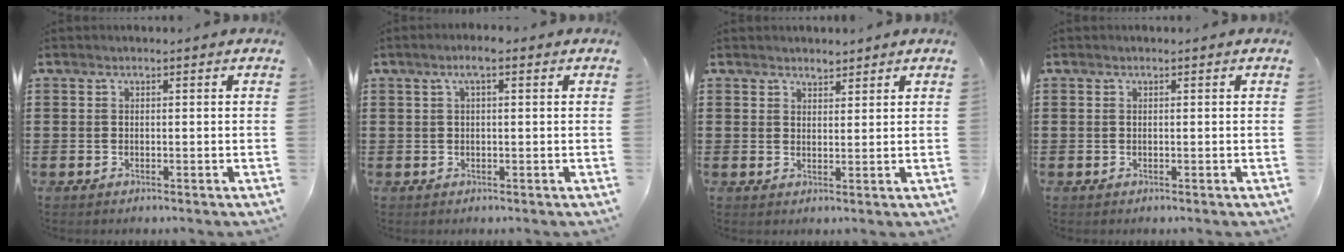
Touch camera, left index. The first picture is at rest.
{"total": 2.9, "force": [1.4, 0.2, 2.6], "torque": [-0.054, 0.004, 0.022]}
{"total": 2.1, "force": [2.0, 0.7, 0.0], "torque": [0.003, -0.001, 0.037]}
{"total": 0.0}